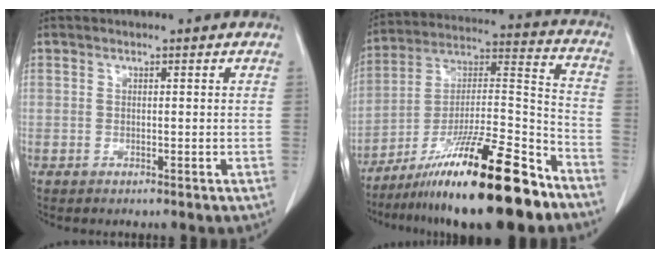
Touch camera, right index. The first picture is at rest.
{"total": 22.6, "force": [-15.9, 1.9, 16.0], "torque": [-0.252, -0.011, -0.270]}